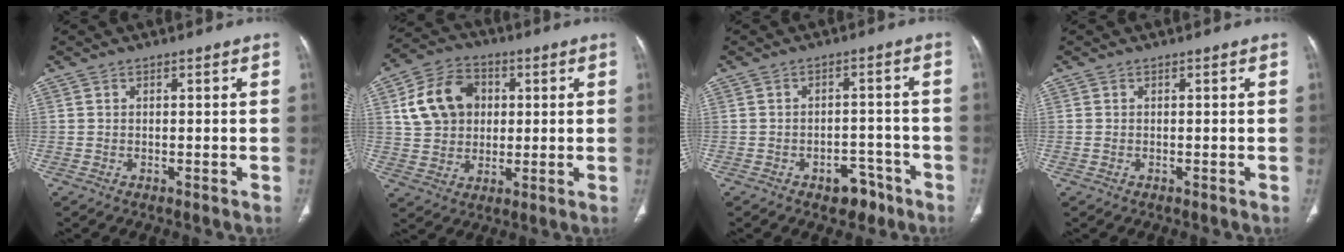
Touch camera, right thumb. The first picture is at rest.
{"total": 12.8, "force": [2.8, 10.3, 7.1], "torque": [-0.105, 0.009, 0.050]}
{"total": 5.5, "force": [-3.5, 3.5, 2.4], "torque": [-0.009, 0.032, -0.043]}
{"total": 0.5, "force": [-0.1, 0.3, 0.4], "torque": [-0.014, 0.002, 0.000]}